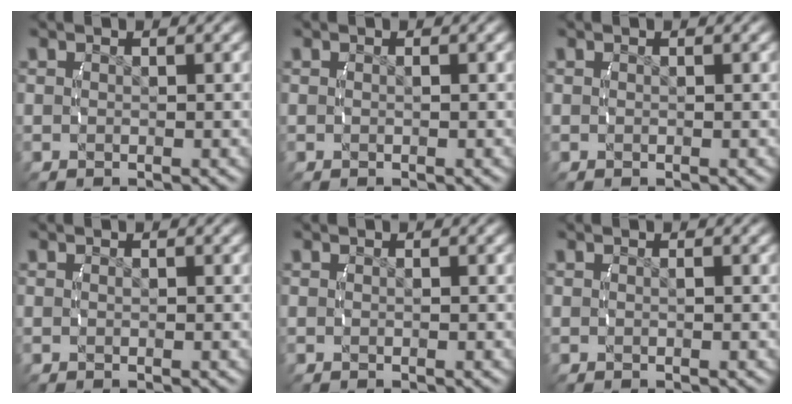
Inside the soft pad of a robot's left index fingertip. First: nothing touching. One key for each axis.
{"total": 0.0}
{"total": 0.0}
{"total": 0.0}
{"total": 0.0}
{"total": 0.0}